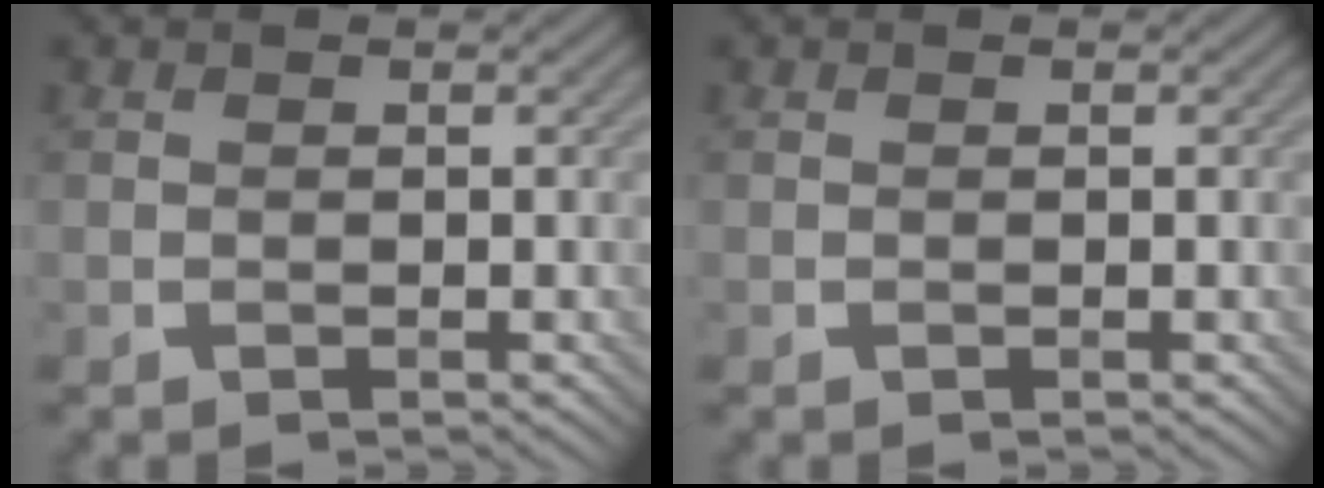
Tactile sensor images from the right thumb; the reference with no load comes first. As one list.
[{"total": 0.0}]